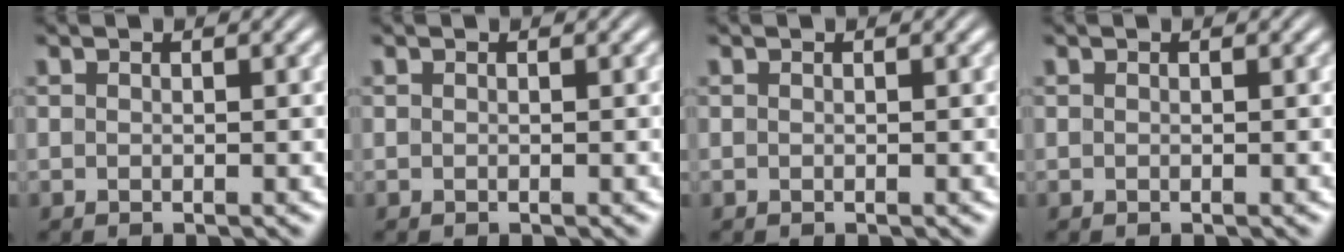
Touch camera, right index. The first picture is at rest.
{"total": 0.0}
{"total": 0.0}
{"total": 0.0}